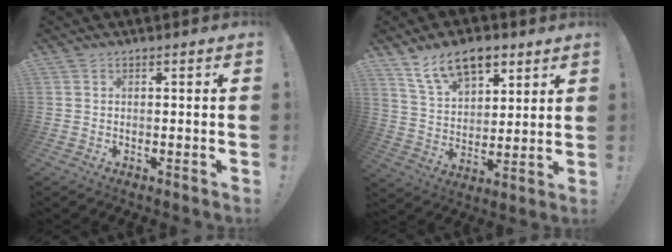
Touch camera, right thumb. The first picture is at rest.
{"total": 13.9, "force": [9.0, 7.7, 7.2], "torque": [-0.117, -0.042, 0.170]}